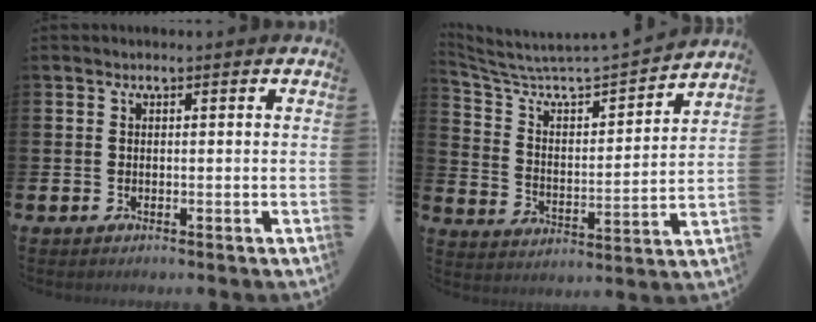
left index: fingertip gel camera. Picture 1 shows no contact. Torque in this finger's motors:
{"motor_torque": [0.12, -0.11, -0.06, 0.01]}